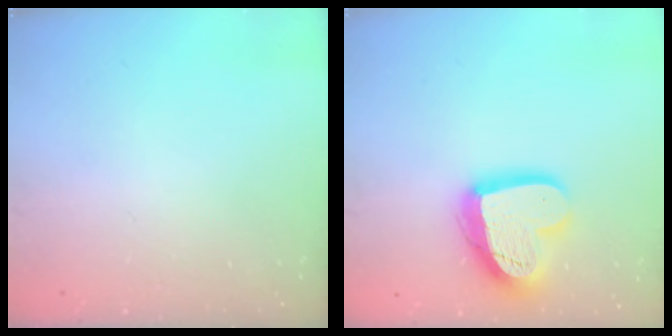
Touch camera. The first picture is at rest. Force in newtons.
{"total": 18.3, "press": 18.2, "slide": 1.6}